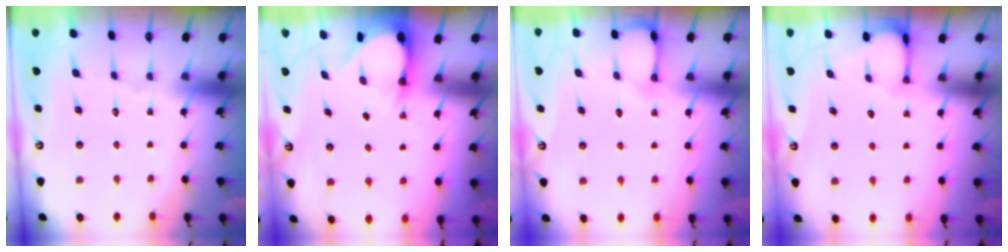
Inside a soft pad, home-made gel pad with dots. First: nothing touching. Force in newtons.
{"total": 3.0, "press": 3.0, "slide": 0.4}
{"total": 4.9, "press": 4.9, "slide": 0.5}
{"total": 1.9, "press": 1.9, "slide": 0.2}